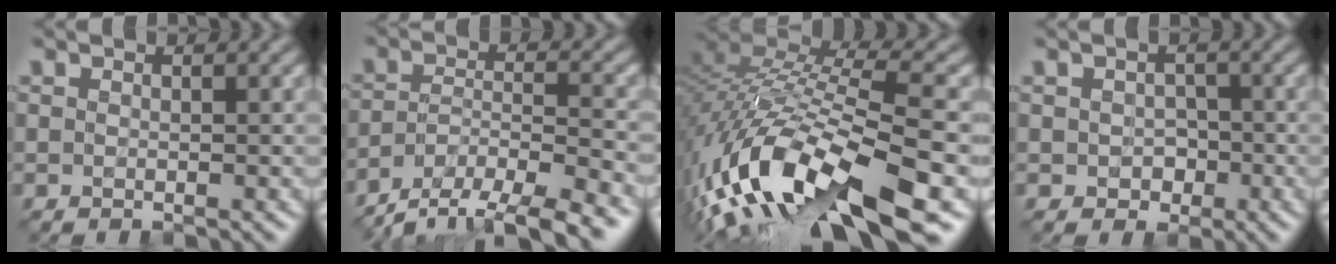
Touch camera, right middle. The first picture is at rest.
{"total": 9.8, "force": [-8.4, 2.7, 4.3], "torque": [-0.069, -0.021, -0.135]}
{"total": 15.6, "force": [-7.2, 5.4, 12.8], "torque": [-0.261, -0.002, -0.124]}
{"total": 1.8, "force": [-0.5, 1.5, 0.8], "torque": [-0.012, -0.006, -0.007]}